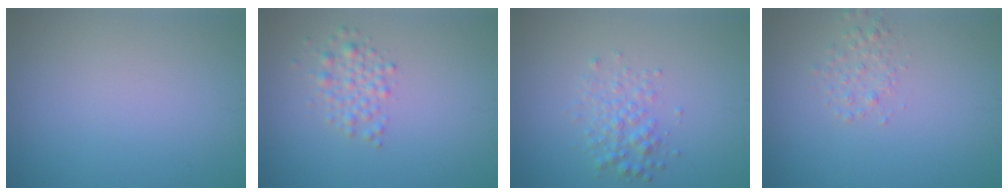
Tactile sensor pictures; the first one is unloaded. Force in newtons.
{"total": 2.1, "press": 2.1, "slide": 0.0}
{"total": 2.3, "press": 2.3, "slide": 0.1}
{"total": 1.4, "press": 1.4, "slide": 0.1}